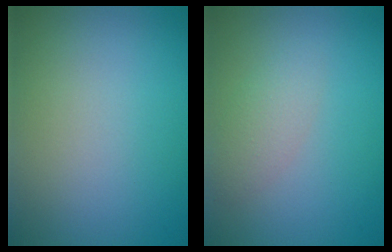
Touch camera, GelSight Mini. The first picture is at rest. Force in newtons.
{"total": 2.1, "press": 2.1, "slide": 0.2}